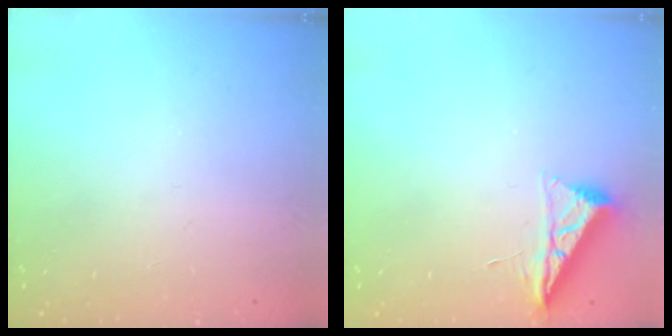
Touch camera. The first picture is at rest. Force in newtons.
{"total": 6.8, "press": 6.8, "slide": 0.9}